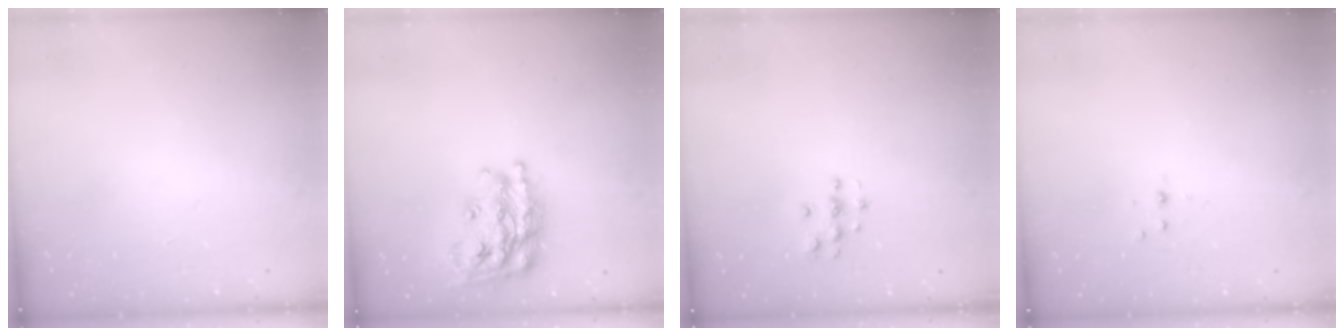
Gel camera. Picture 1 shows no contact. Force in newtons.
{"total": 22.0, "press": 21.9, "slide": 1.4}
{"total": 4.5, "press": 4.5, "slide": 0.5}
{"total": 3.0, "press": 2.6, "slide": 1.5}